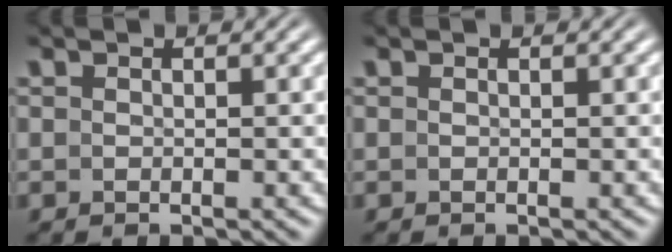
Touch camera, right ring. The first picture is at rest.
{"total": 0.0}